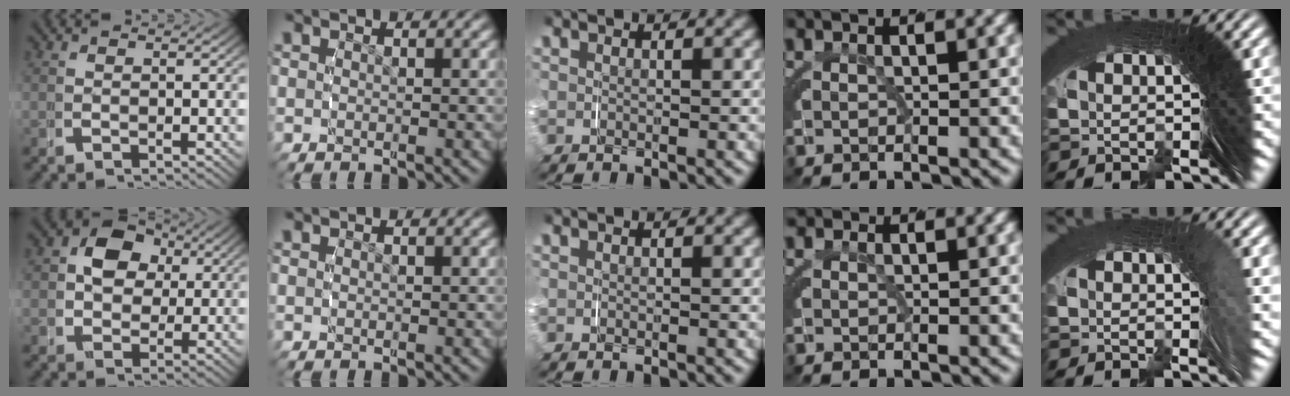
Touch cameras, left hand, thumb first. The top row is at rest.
{"thumb": {"total": 6.9, "force": [1.6, 5.4, 4.0], "torque": [-0.076, -0.005, 0.032]}, "ring": {"total": 0.6, "force": [0.6, 0.1, 0.0], "torque": [-0.005, -0.002, 0.012]}, "little": {"total": 1.4, "force": [0.0, -0.2, 1.4], "torque": [-0.016, 0.006, -0.003]}}